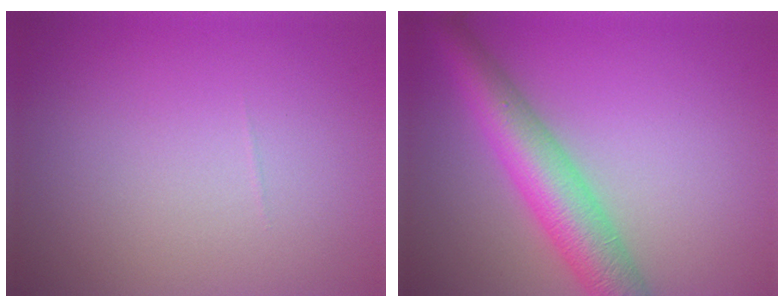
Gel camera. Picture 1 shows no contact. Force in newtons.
{"total": 6.7, "press": 6.7, "slide": 0.2}